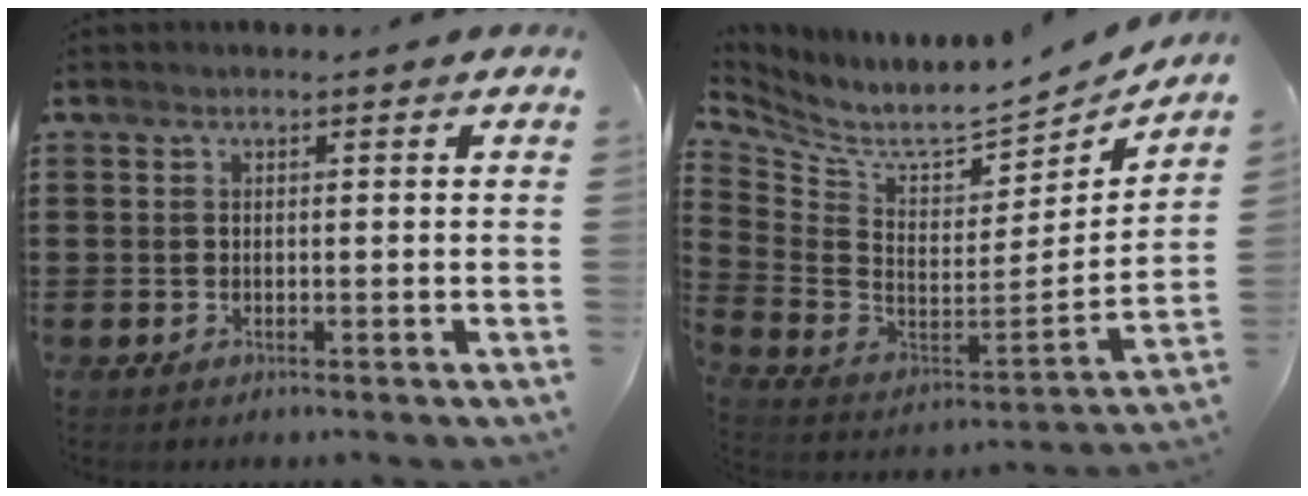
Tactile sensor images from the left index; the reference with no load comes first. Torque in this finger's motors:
{"motor_torque": [1.66, -0.48, 0.11, 0.01]}